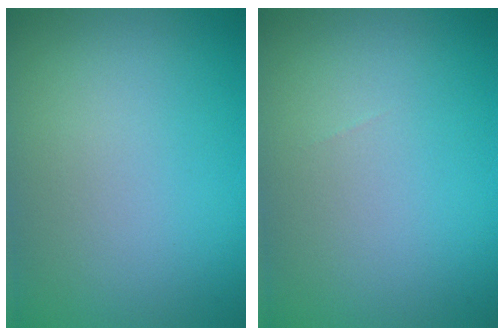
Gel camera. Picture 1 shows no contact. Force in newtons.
{"total": 0.0}